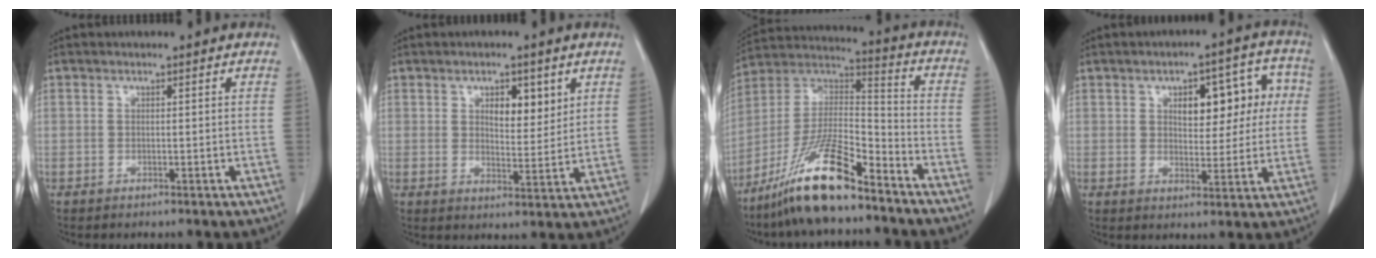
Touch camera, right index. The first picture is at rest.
{"total": 5.6, "force": [2.5, 2.4, 4.4], "torque": [-0.066, -0.005, 0.042]}
{"total": 16.0, "force": [-11.3, 2.5, 11.1], "torque": [-0.217, 0.001, -0.205]}
{"total": 9.6, "force": [2.3, 4.7, 8.1], "torque": [-0.094, 0.032, 0.035]}